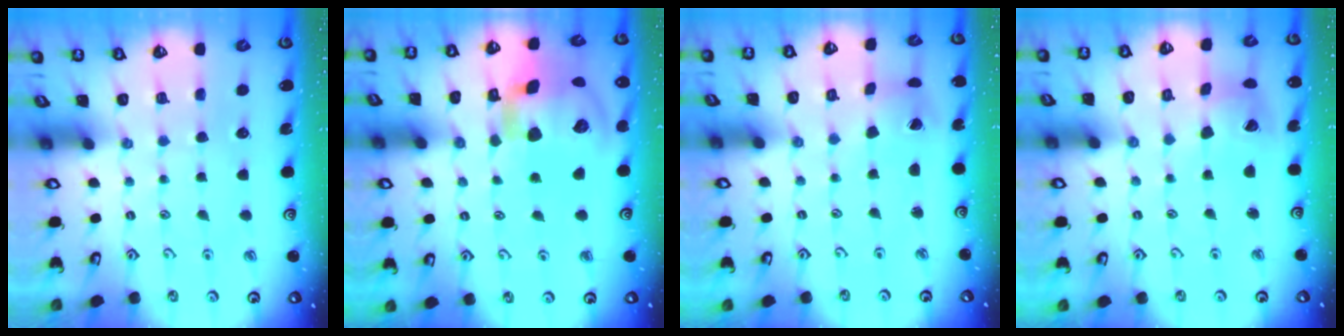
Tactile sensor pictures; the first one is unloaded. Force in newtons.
{"total": 20.7, "press": 20.4, "slide": 3.4}
{"total": 2.9, "press": 2.9, "slide": 0.4}
{"total": 11.7, "press": 11.6, "slide": 1.6}